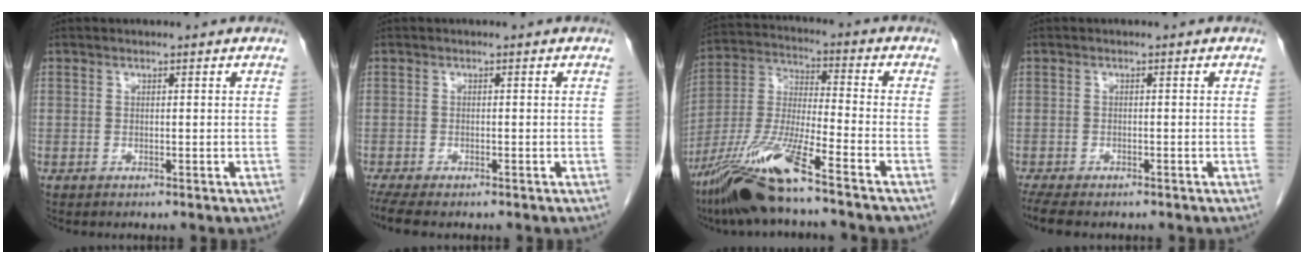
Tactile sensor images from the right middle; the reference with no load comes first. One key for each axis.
{"total": 6.0, "fx": -4.8, "fy": 1.9, "fz": 3.1, "tx": -0.053, "ty": -0.012, "tz": -0.077}
{"total": 15.2, "fx": -10.5, "fy": 0.5, "fz": 11.0, "tx": -0.236, "ty": -0.027, "tz": -0.196}
{"total": 6.7, "fx": -5.4, "fy": 2.3, "fz": 3.3, "tx": -0.057, "ty": -0.011, "tz": -0.084}